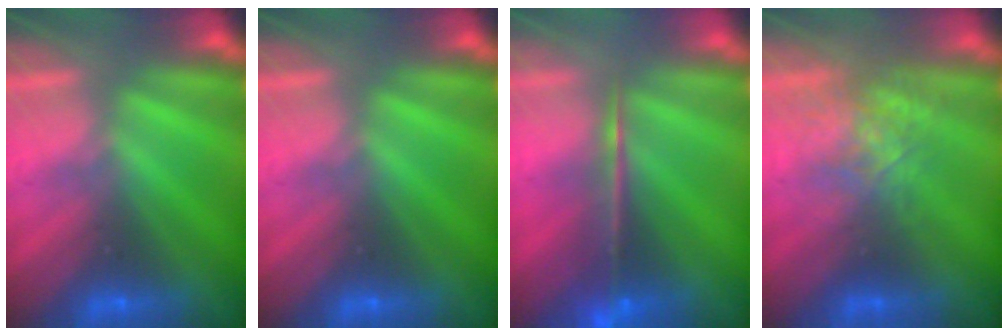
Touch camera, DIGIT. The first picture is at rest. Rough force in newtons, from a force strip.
{"total": 0.0}
{"total": 5.9}
{"total": 2.6}